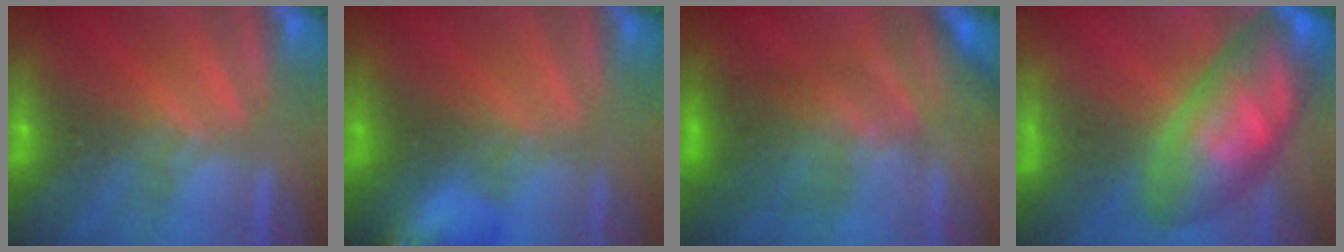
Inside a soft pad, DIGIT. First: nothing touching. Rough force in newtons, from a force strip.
{"total": 5.9}
{"total": 2.7}
{"total": 11.0}